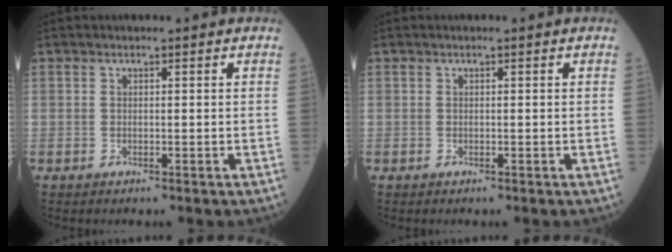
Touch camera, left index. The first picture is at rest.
{"total": 0.0}